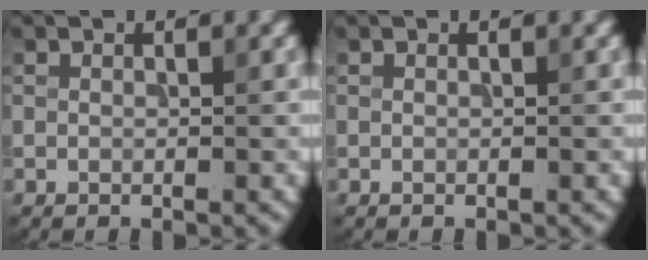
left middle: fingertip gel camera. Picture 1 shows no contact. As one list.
[{"total": 0.0}]